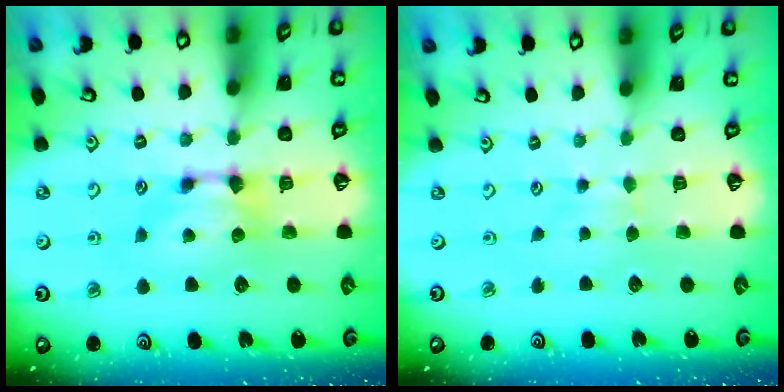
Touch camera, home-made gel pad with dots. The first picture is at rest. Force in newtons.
{"total": 2.9, "press": 2.8, "slide": 0.4}